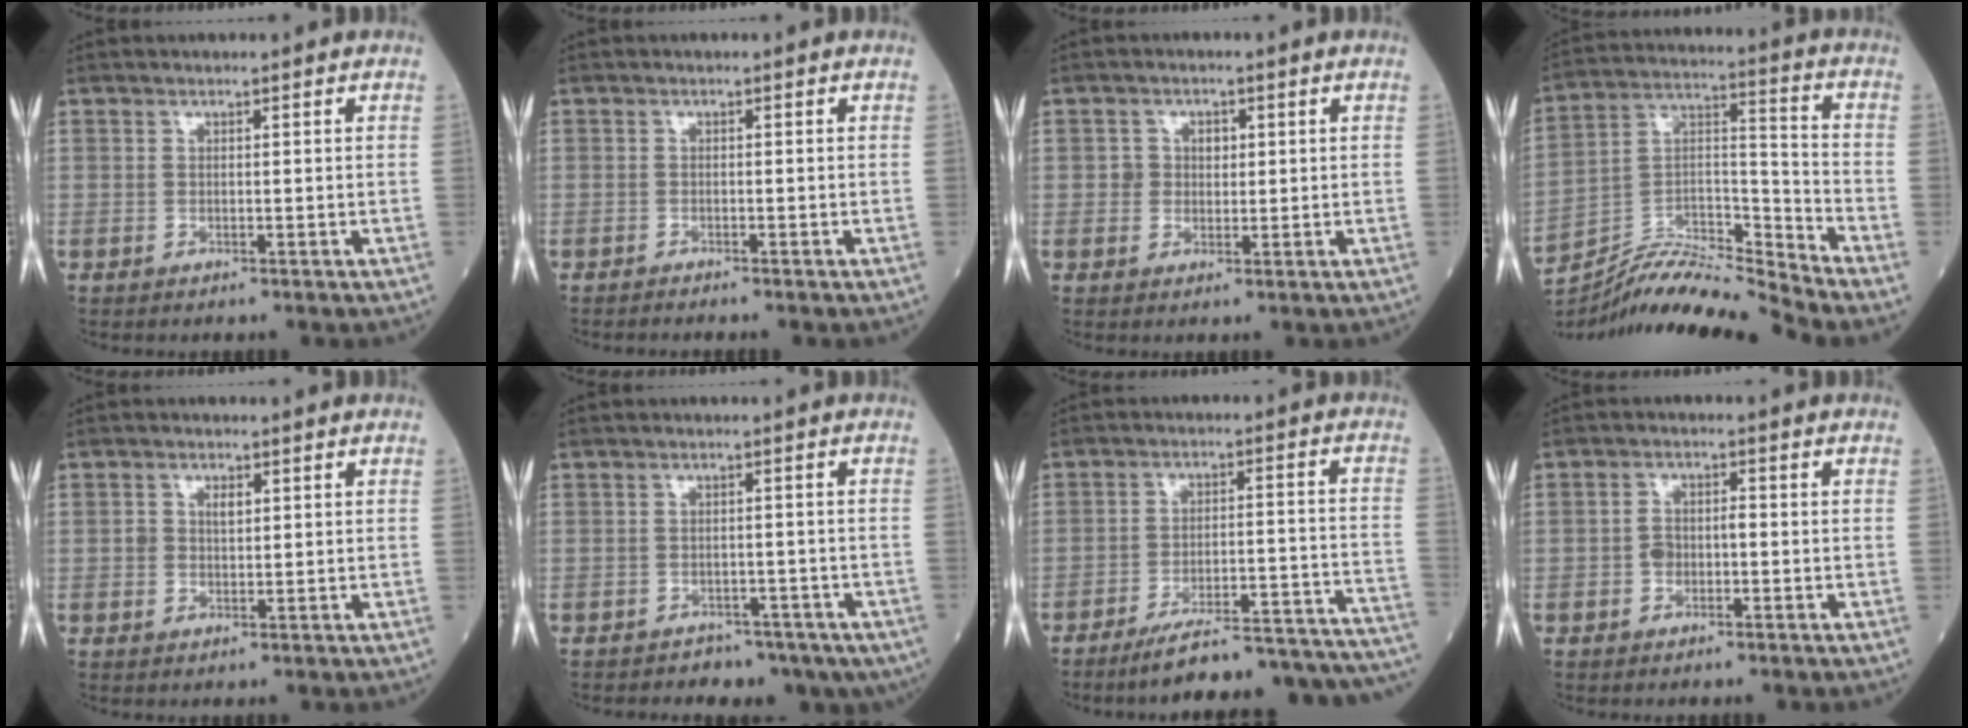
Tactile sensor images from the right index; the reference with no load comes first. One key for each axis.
{"total": 1.1, "fx": -1.1, "fy": -0.2, "fz": 0.2, "tx": -0.006, "ty": 0.000, "tz": -0.018}
{"total": 2.7, "fx": 0.4, "fy": 2.3, "fz": 1.3, "tx": -0.015, "ty": 0.007, "tz": 0.004}
{"total": 14.0, "fx": -13.5, "fy": -1.1, "fz": 3.4, "tx": -0.056, "ty": 0.047, "tz": -0.250}
{"total": 2.4, "fx": 0.6, "fy": 1.4, "fz": 1.8, "tx": -0.034, "ty": 0.007, "tz": 0.011}
{"total": 7.3, "fx": -5.2, "fy": 4.7, "fz": 2.1, "tx": -0.021, "ty": 0.012, "tz": -0.061}
{"total": 22.9, "fx": -21.3, "fy": 1.0, "fz": 8.3, "tx": -0.056, "ty": 0.012, "tz": -0.284}
{"total": 2.5, "fx": -0.8, "fy": 1.6, "fz": 1.7, "tx": -0.030, "ty": 0.013, "tz": -0.016}